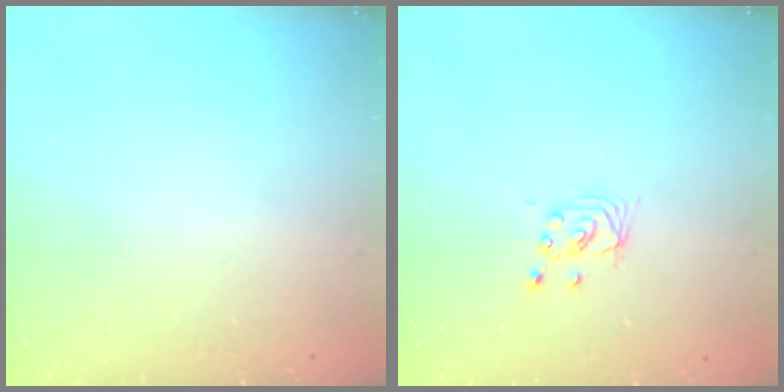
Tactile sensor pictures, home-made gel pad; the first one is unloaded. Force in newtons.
{"total": 2.8, "press": 2.8, "slide": 0.2}